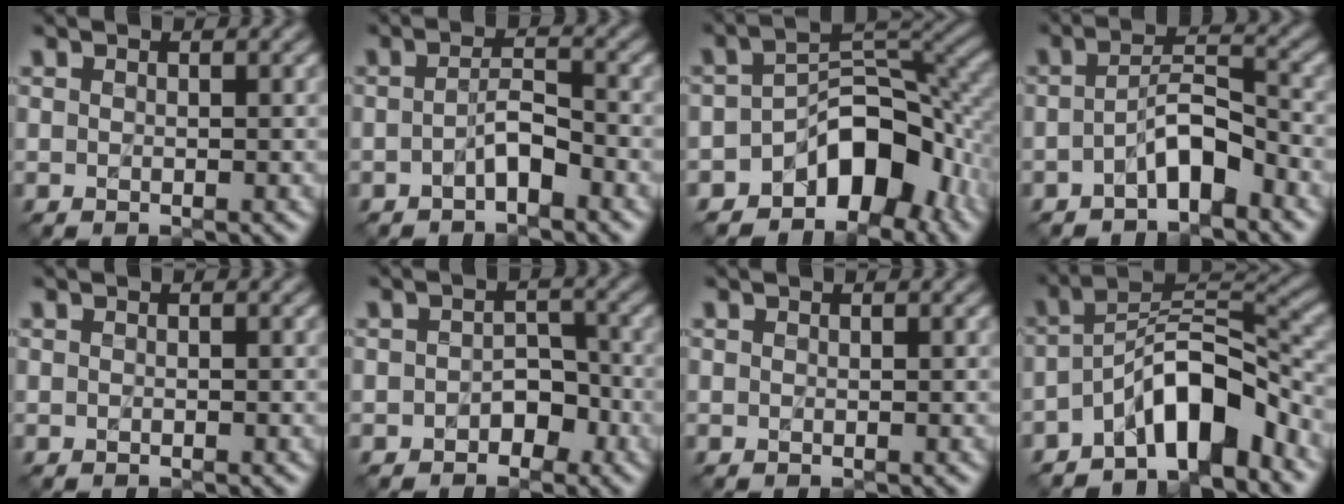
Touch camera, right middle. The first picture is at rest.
{"total": 2.1, "force": [-1.1, 0.6, 1.7], "torque": [-0.032, 0.008, -0.024]}
{"total": 9.0, "force": [-4.7, 5.1, 5.7], "torque": [-0.058, 0.005, -0.084]}
{"total": 3.6, "force": [-1.9, 1.3, 2.8], "torque": [-0.049, 0.013, -0.038]}
{"total": 0.0}
{"total": 2.4, "force": [-1.2, 1.7, 1.2], "torque": [-0.014, 0.006, -0.018]}
{"total": 0.0}
{"total": 7.5, "force": [-4.4, 2.8, 5.3], "torque": [-0.071, 0.013, -0.084]}